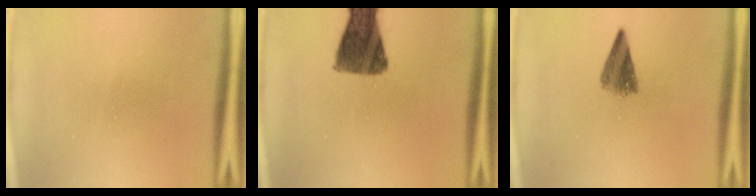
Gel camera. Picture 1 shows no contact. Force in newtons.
{"total": 11.0}
{"total": 4.0}